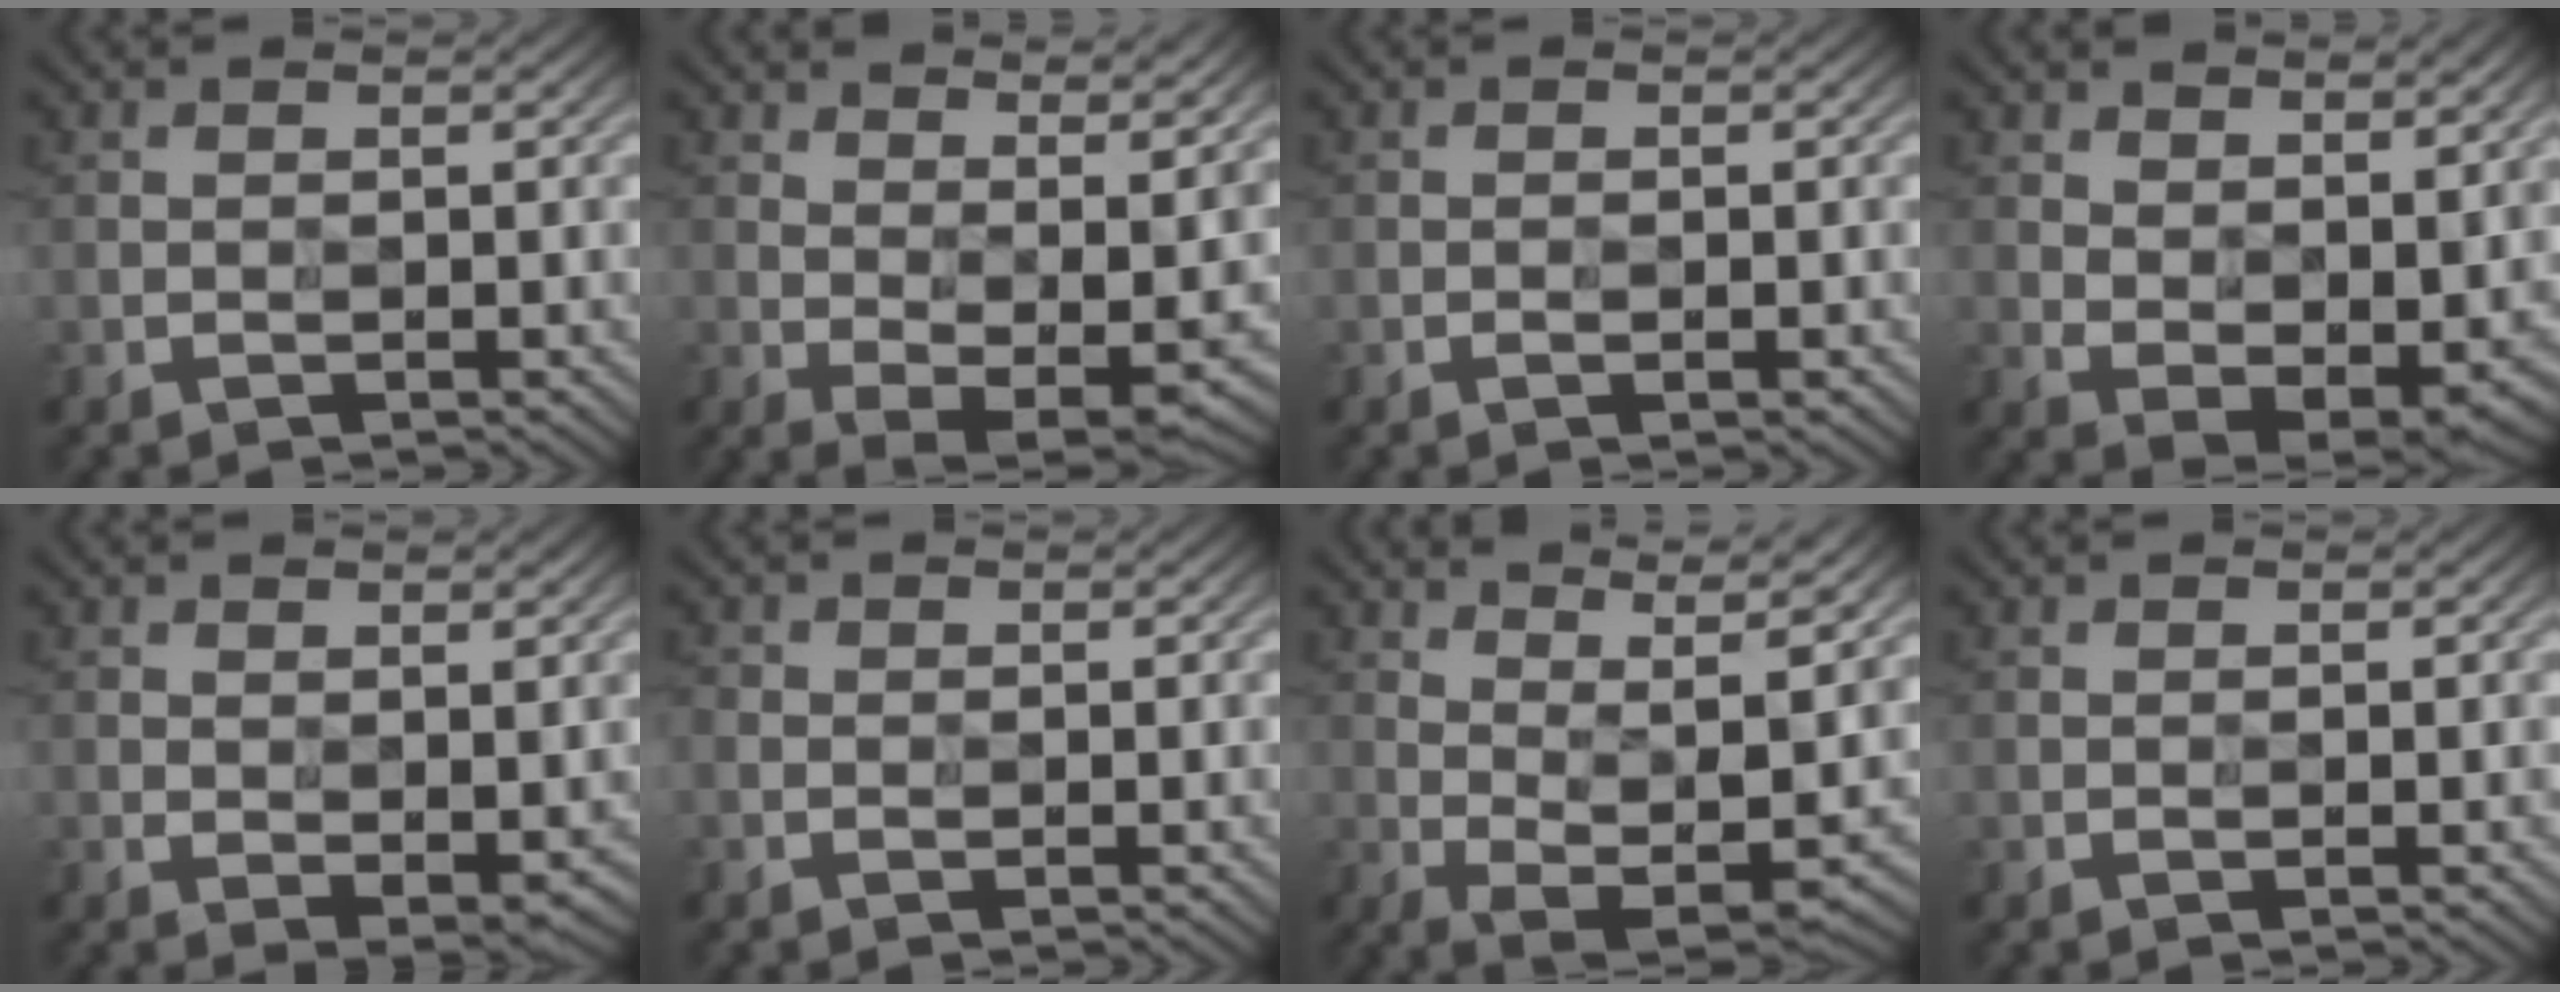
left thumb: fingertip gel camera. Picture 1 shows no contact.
{"total": 8.9, "force": [3.7, 4.0, 7.0], "torque": [-0.107, -0.009, 0.072]}
{"total": 0.9, "force": [-0.8, 0.1, 0.4], "torque": [-0.006, -0.001, -0.014]}
{"total": 8.5, "force": [3.8, 5.2, 5.6], "torque": [-0.107, -0.016, 0.087]}
{"total": 2.5, "force": [0.3, 1.5, 2.0], "torque": [-0.035, -0.010, 0.013]}
{"total": 1.8, "force": [-0.4, 1.5, 0.9], "torque": [-0.026, -0.005, -0.014]}
{"total": 9.8, "force": [5.1, 3.4, 7.6], "torque": [-0.133, 0.004, 0.080]}
{"total": 0.0}